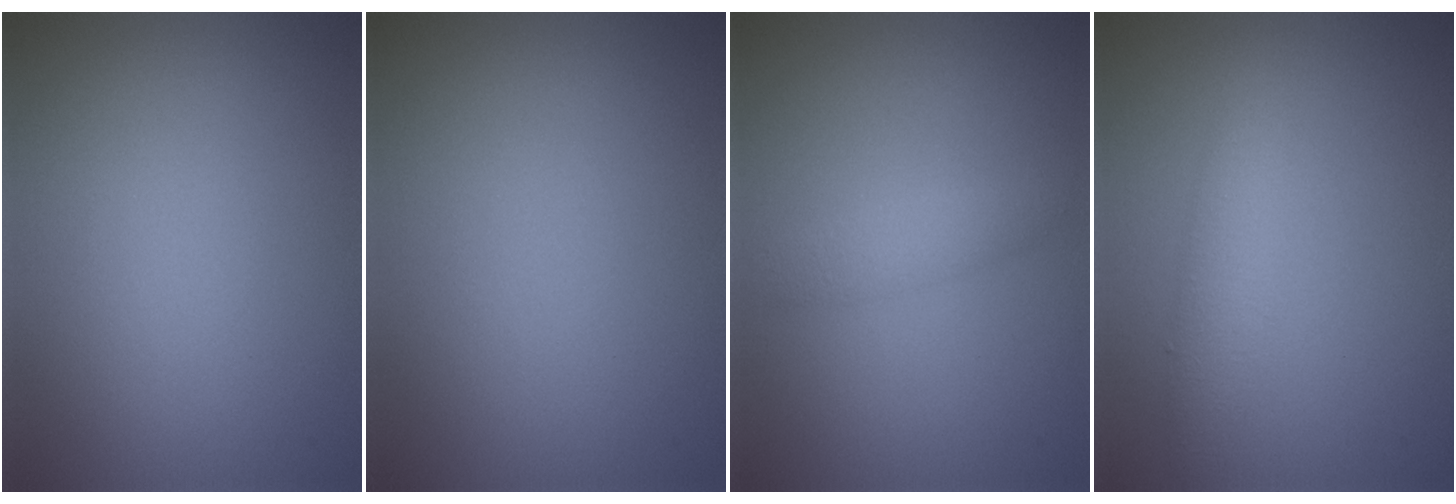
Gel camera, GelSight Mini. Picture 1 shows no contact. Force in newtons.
{"total": 0.0}
{"total": 1.5, "press": 1.5, "slide": 0.0}
{"total": 2.9, "press": 2.9, "slide": 0.1}